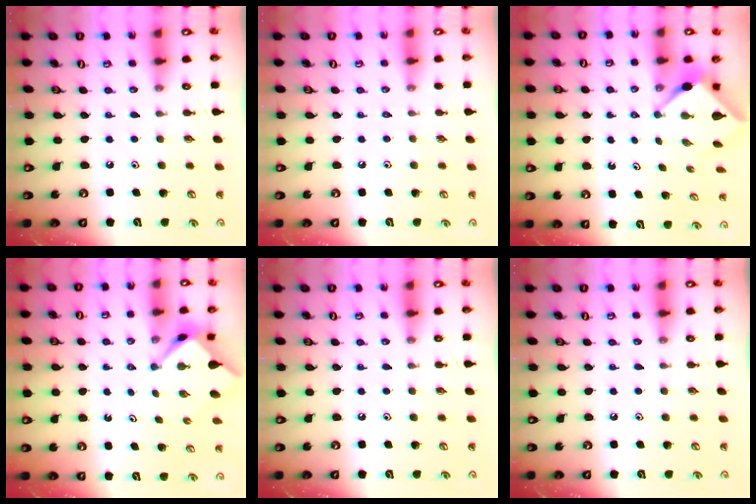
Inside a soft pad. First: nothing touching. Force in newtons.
{"total": 1.2, "press": 1.1, "slide": 0.3}
{"total": 3.0, "press": 3.0, "slide": 0.2}
{"total": 2.9, "press": 2.9, "slide": 0.4}
{"total": 0.0}
{"total": 0.0}